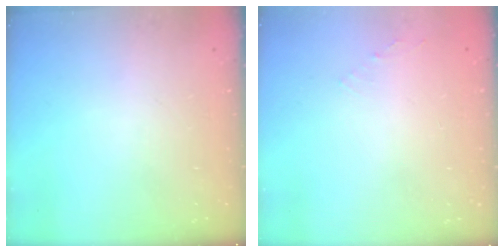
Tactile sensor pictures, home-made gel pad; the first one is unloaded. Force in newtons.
{"total": 0.6, "press": 0.5, "slide": 0.3}